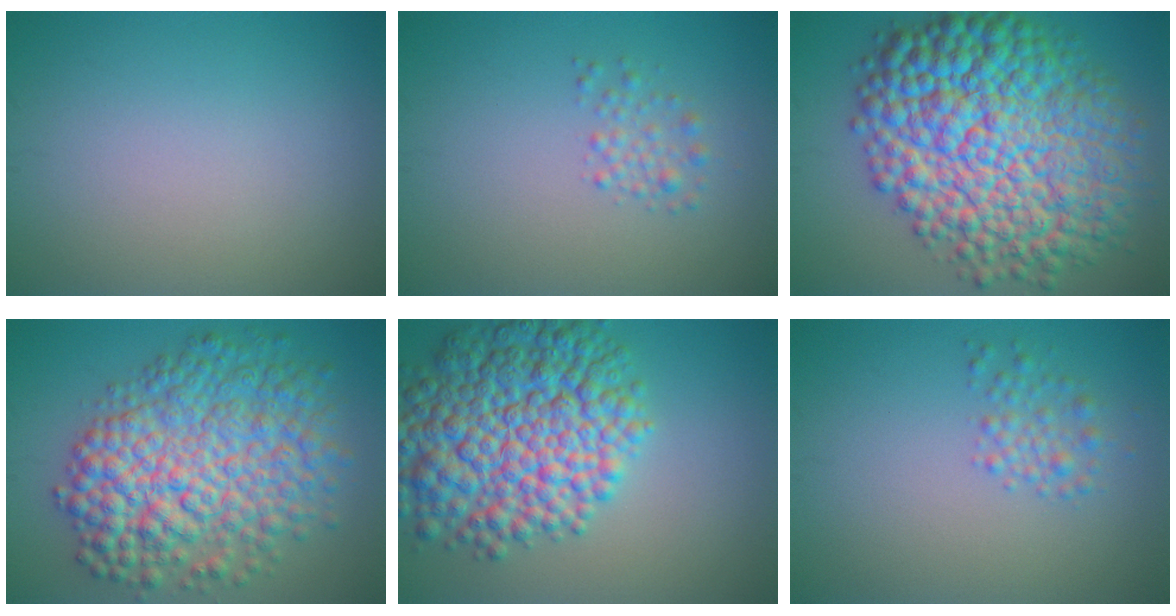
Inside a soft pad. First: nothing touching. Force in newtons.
{"total": 1.5, "press": 1.5, "slide": 0.1}
{"total": 16.1, "press": 16.1, "slide": 0.1}
{"total": 10.5, "press": 10.5, "slide": 0.1}
{"total": 11.5, "press": 11.5, "slide": 0.2}
{"total": 1.8, "press": 1.8, "slide": 0.1}